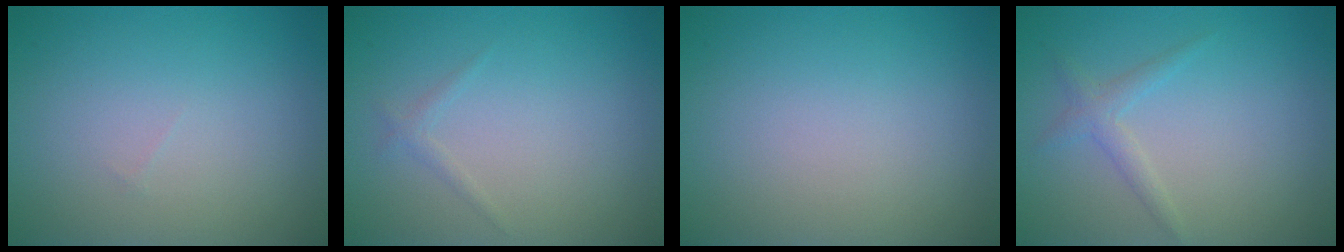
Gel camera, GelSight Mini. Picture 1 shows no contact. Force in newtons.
{"total": 0.7, "press": 0.7, "slide": 0.0}
{"total": 0.0}
{"total": 1.5, "press": 1.5, "slide": 0.1}